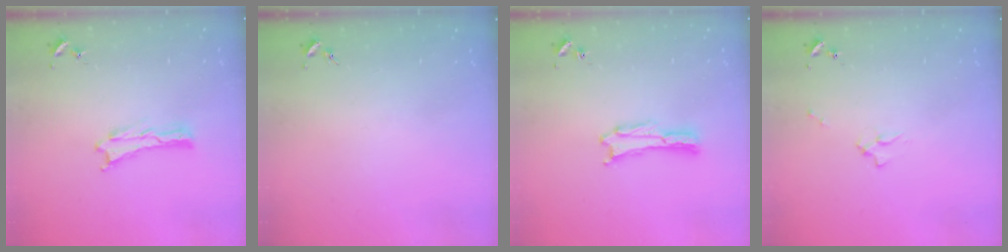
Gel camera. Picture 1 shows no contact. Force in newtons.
{"total": 0.0}
{"total": 0.7, "press": 0.7, "slide": 0.1}
{"total": 1.7, "press": 1.6, "slide": 0.2}